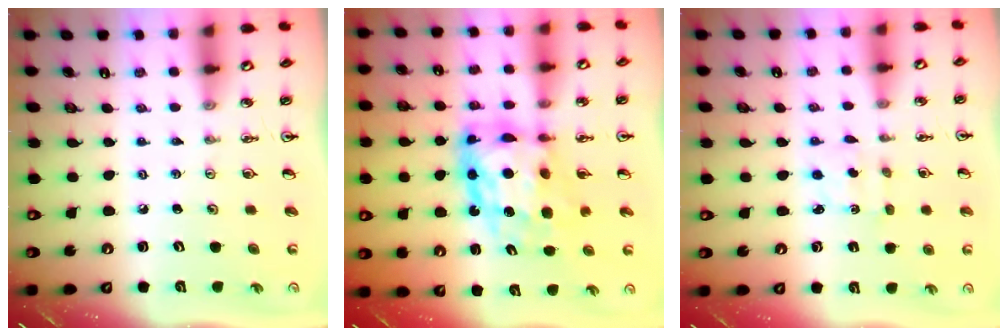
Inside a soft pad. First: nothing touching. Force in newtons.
{"total": 13.6, "press": 13.5, "slide": 1.0}
{"total": 2.2, "press": 2.1, "slide": 0.6}